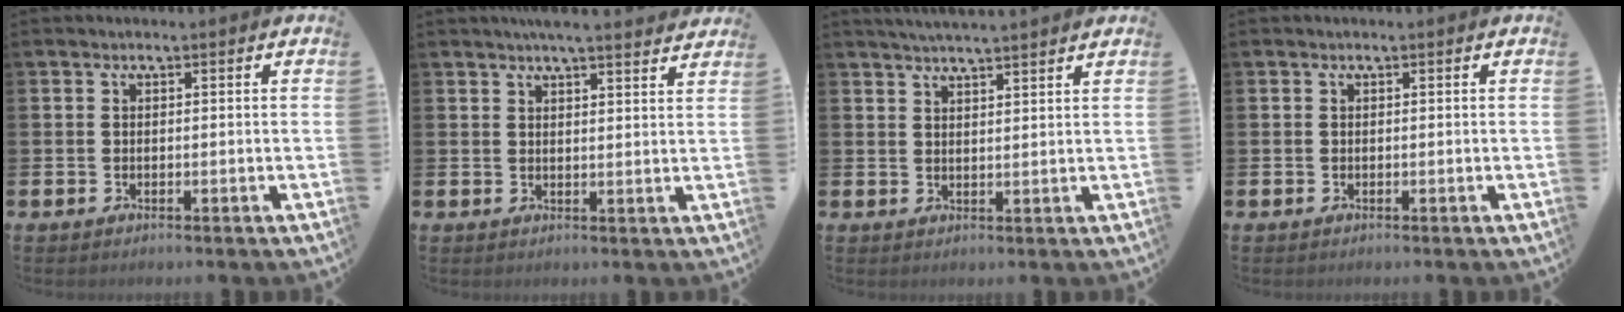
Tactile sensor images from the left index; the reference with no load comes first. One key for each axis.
{"total": 4.2, "fx": 4.1, "fy": -0.1, "fz": 1.0, "tx": -0.024, "ty": -0.018, "tz": 0.072}
{"total": 3.4, "fx": 3.4, "fy": -0.5, "fz": 0.4, "tx": -0.012, "ty": -0.013, "tz": 0.061}
{"total": 0.0}